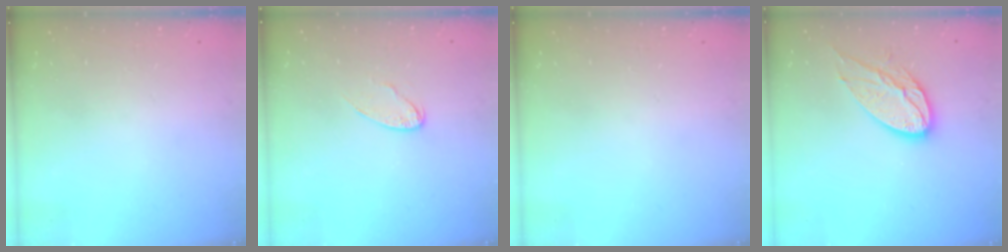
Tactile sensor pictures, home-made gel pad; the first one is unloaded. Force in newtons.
{"total": 7.6, "press": 7.6, "slide": 0.3}
{"total": 0.0}
{"total": 13.1, "press": 13.1, "slide": 0.9}